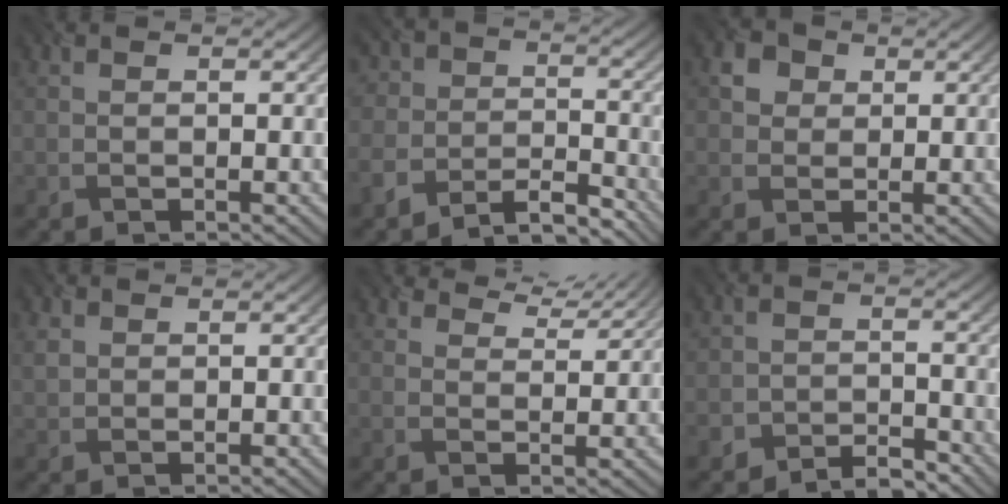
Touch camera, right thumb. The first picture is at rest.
{"total": 6.6, "force": [-5.6, 2.8, 2.1], "torque": [-0.037, -0.009, -0.113]}
{"total": 2.8, "force": [0.9, 2.5, 0.7], "torque": [-0.017, 0.000, 0.012]}
{"total": 1.5, "force": [1.3, 0.8, 0.2], "torque": [-0.017, -0.002, 0.026]}
{"total": 4.3, "force": [4.1, 1.1, 1.1], "torque": [-0.030, -0.004, 0.070]}
{"total": 3.3, "force": [-3.0, 1.5, 0.4], "torque": [0.001, -0.001, -0.060]}